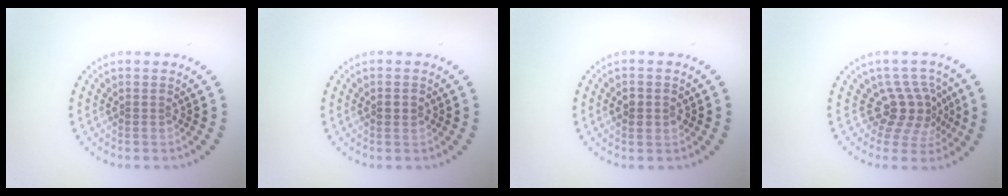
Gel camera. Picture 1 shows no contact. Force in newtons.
{"total": 1.3, "press": 1.3, "slide": 0.1}
{"total": 1.3, "press": 1.3, "slide": 0.2}
{"total": 3.7, "press": 2.7, "slide": 2.6}